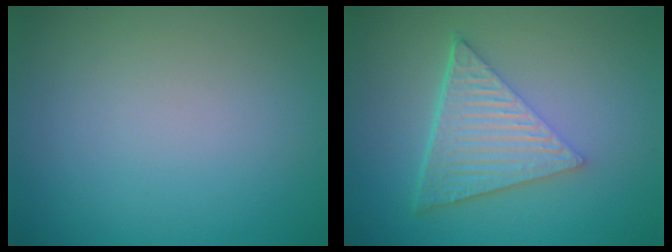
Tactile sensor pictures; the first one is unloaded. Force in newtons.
{"total": 6.7, "press": 4.5, "slide": 5.0}